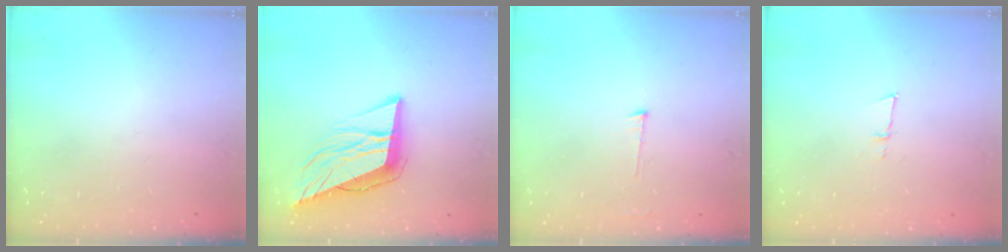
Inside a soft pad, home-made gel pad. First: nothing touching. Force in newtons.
{"total": 12.7, "press": 12.2, "slide": 3.4}
{"total": 4.0, "press": 4.0, "slide": 0.2}
{"total": 4.2, "press": 4.0, "slide": 1.1}